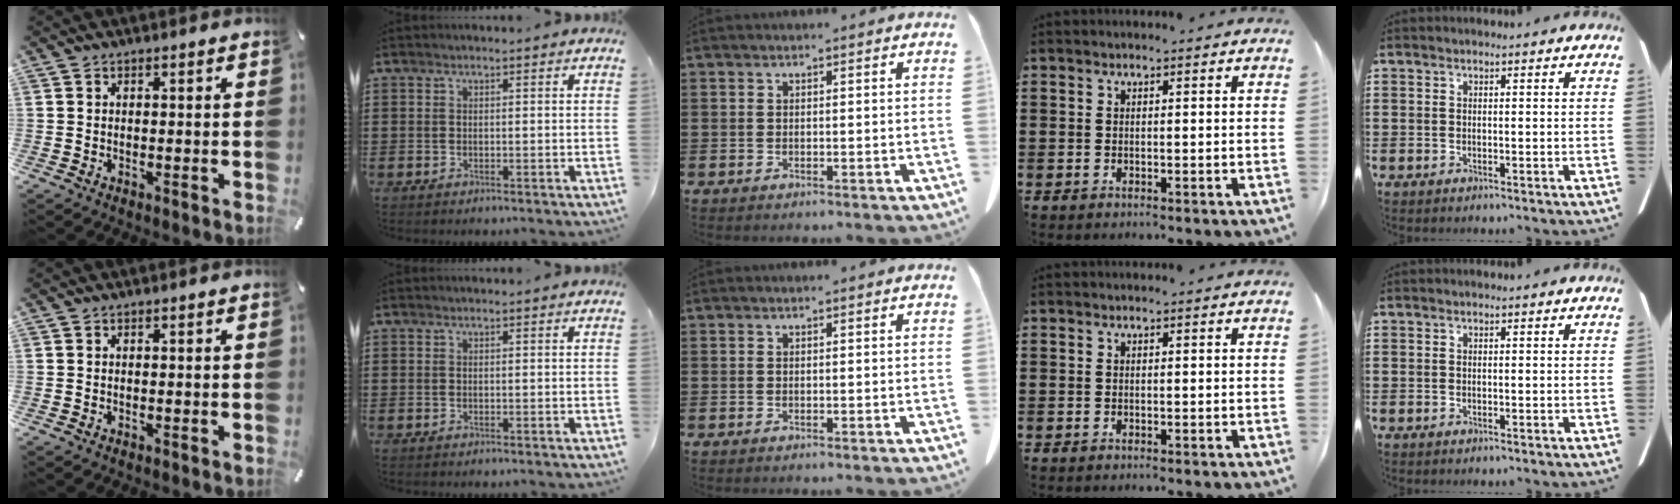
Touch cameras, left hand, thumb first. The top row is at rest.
{}